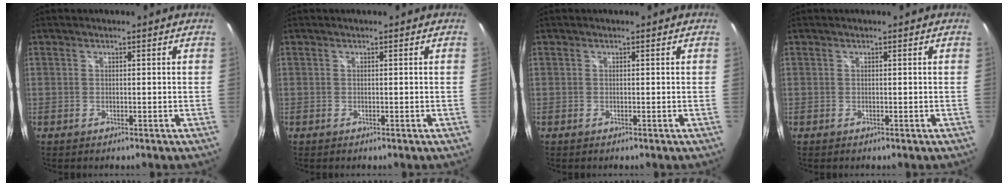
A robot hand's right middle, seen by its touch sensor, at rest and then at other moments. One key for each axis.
{"total": 0.0}
{"total": 0.0}
{"total": 0.0}